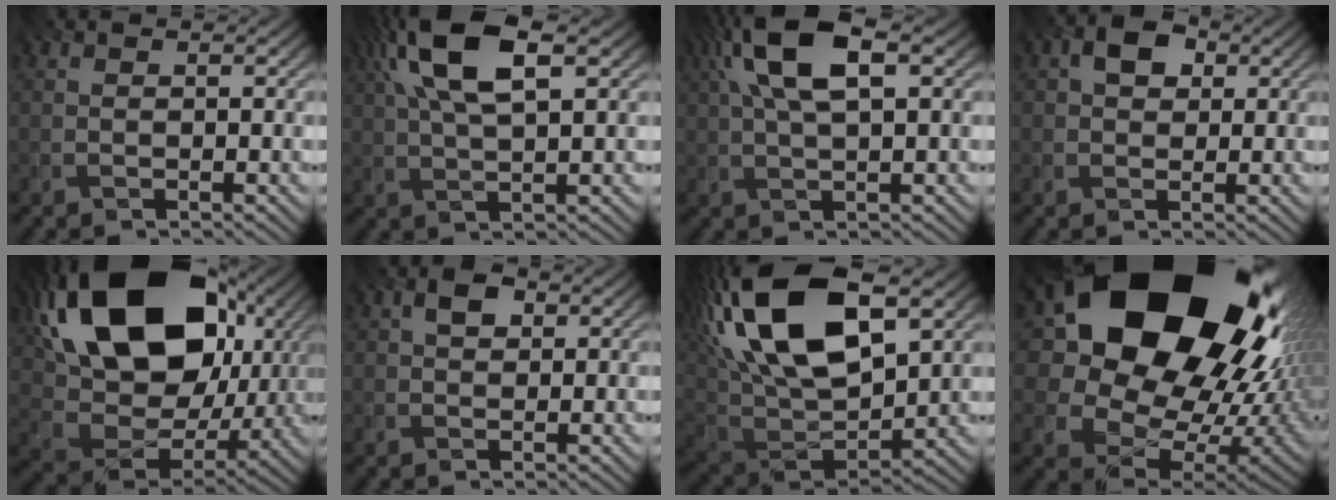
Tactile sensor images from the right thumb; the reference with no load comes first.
{"total": 11.3, "force": [4.8, 4.2, 9.4], "torque": [-0.208, 0.018, 0.086]}
{"total": 10.4, "force": [3.8, 4.0, 8.9], "torque": [-0.186, 0.022, 0.064]}
{"total": 4.0, "force": [1.3, 3.0, 2.4], "torque": [-0.044, 0.008, 0.014]}
{"total": 23.2, "force": [9.1, 15.2, 14.9], "torque": [-0.349, 0.027, 0.182]}
{"total": 2.7, "force": [1.0, 1.8, 1.8], "torque": [-0.035, 0.007, 0.014]}
{"total": 21.4, "force": [9.1, 10.5, 16.2], "torque": [-0.358, 0.049, 0.153]}
{"total": 24.7, "force": [10.0, 18.5, 12.9], "torque": [-0.296, 0.001, 0.199]}